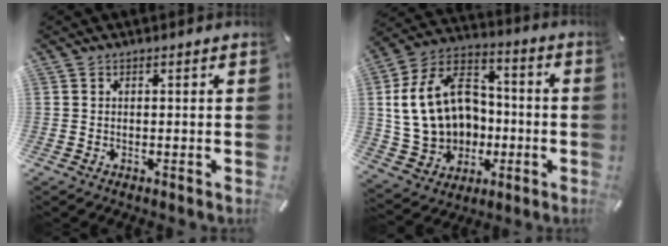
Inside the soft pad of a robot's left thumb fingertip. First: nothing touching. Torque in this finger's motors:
{"motor_torque": [0.61, 2.39, 1.71, -0.66, 0.73]}